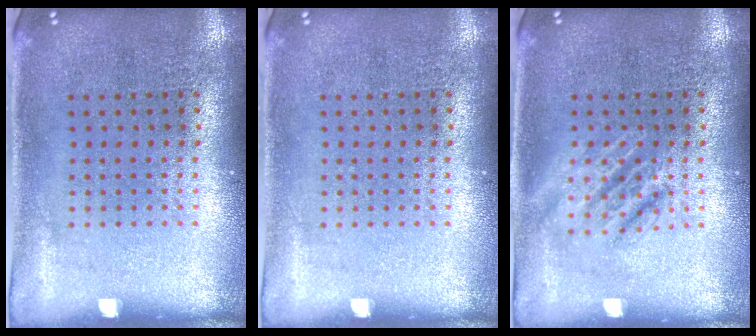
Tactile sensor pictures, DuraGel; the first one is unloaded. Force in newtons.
{"total": 0.0}
{"total": 2.3, "press": 2.2, "slide": 0.3}